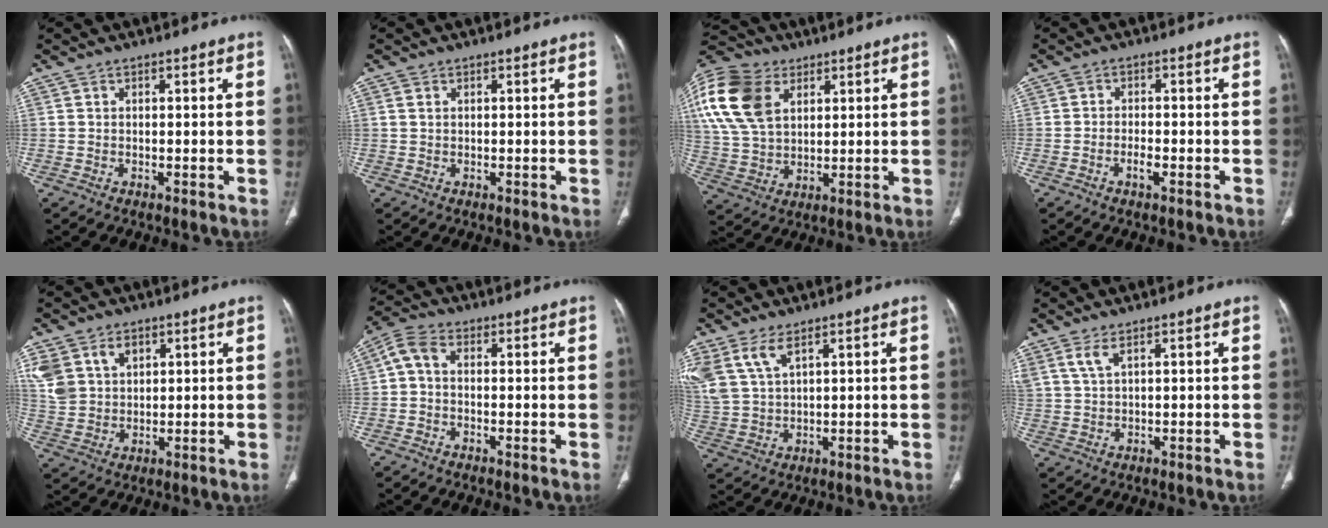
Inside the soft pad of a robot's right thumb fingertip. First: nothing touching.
{"total": 0.9, "force": [0.4, 0.6, 0.6], "torque": [-0.016, 0.005, 0.012]}
{"total": 19.9, "force": [7.5, 13.4, 12.6], "torque": [-0.275, 0.003, 0.142]}
{"total": 2.3, "force": [-1.3, 0.9, 1.7], "torque": [-0.033, 0.010, -0.022]}
{"total": 10.7, "force": [4.9, 7.7, 5.7], "torque": [-0.114, -0.003, 0.110]}
{"total": 4.2, "force": [-0.2, 2.6, 3.3], "torque": [-0.068, 0.015, -0.014]}
{"total": 7.7, "force": [4.6, 3.2, 5.3], "torque": [-0.124, -0.007, 0.107]}
{"total": 3.2, "force": [2.0, 0.8, 2.4], "torque": [-0.059, -0.004, 0.050]}